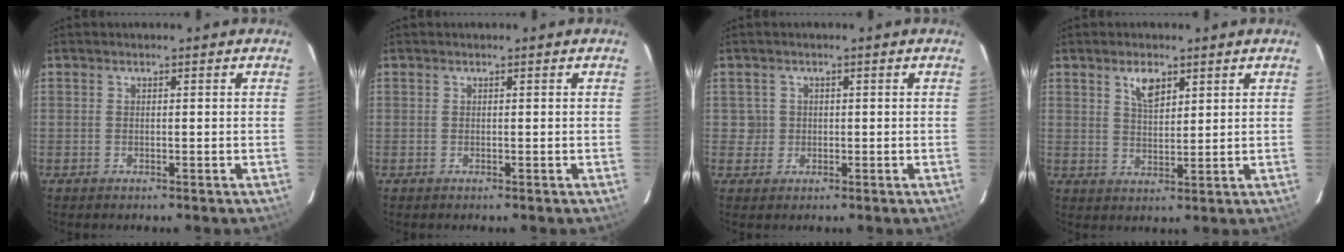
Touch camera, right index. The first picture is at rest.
{"total": 0.0}
{"total": 2.3, "force": [0.0, 2.3, -0.1], "torque": [0.009, 0.013, 0.004]}
{"total": 4.7, "force": [2.7, 2.2, 3.2], "torque": [-0.054, 0.003, 0.050]}